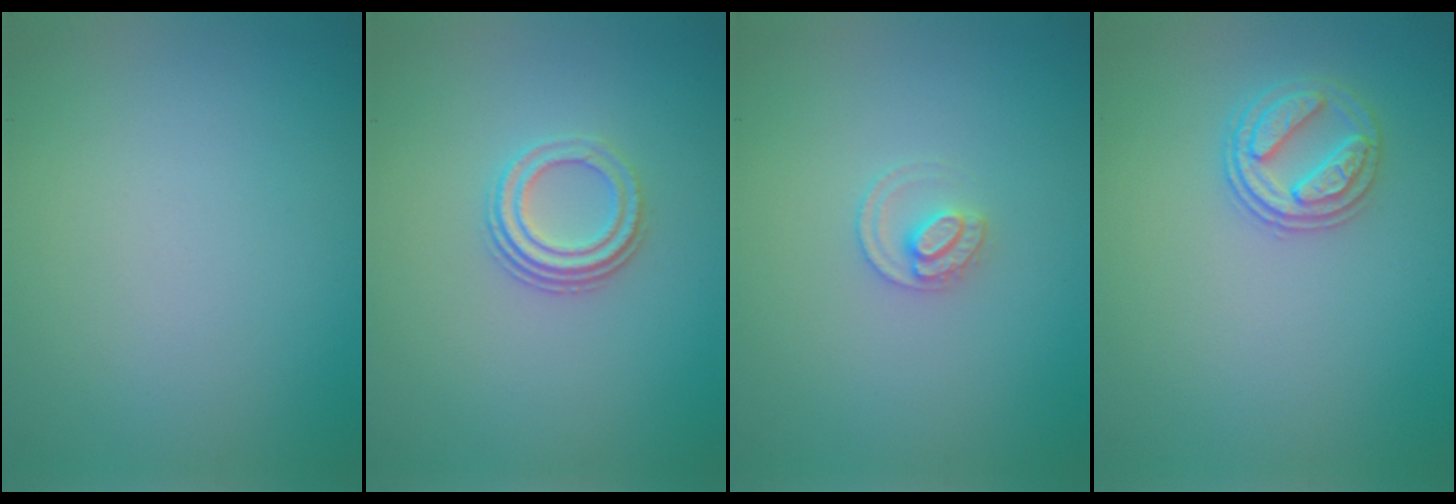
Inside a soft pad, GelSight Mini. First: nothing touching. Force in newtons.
{"total": 2.9, "press": 2.2, "slide": 1.9}
{"total": 1.7, "press": 1.7, "slide": 0.1}
{"total": 2.7, "press": 2.6, "slide": 0.3}